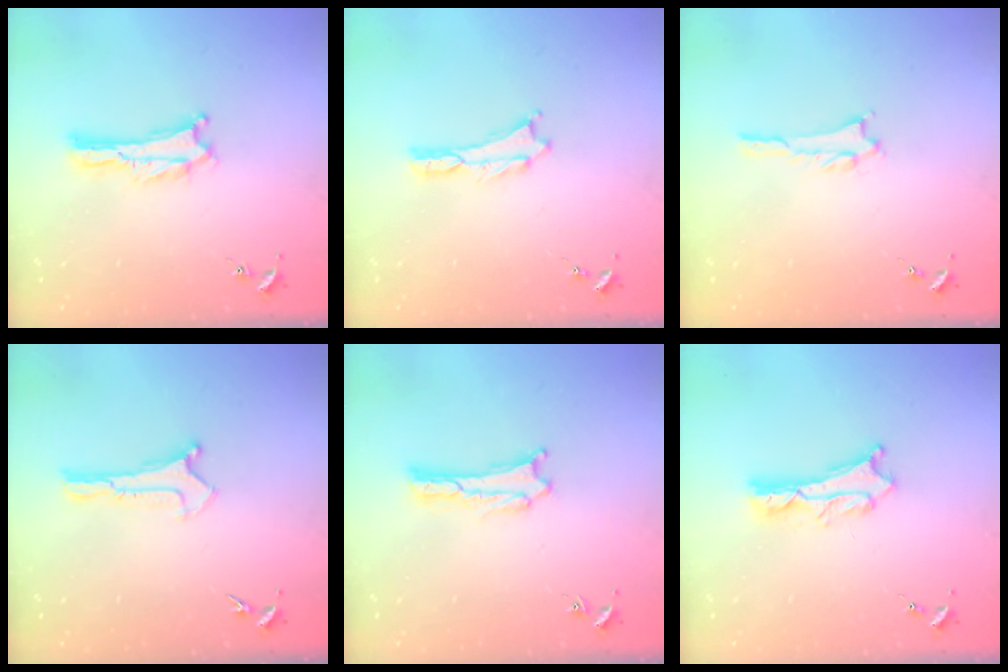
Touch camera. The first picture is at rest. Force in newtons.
{"total": 0.0}
{"total": 1.0, "press": 1.0, "slide": 0.2}
{"total": 0.0}
{"total": 0.9, "press": 0.9, "slide": 0.0}
{"total": 2.0, "press": 2.0, "slide": 0.2}